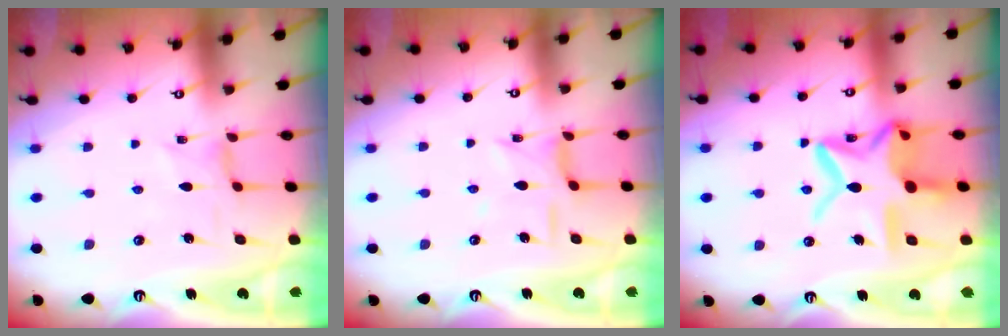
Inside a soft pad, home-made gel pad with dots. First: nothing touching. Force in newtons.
{"total": 6.2, "press": 6.2, "slide": 0.3}
{"total": 18.2, "press": 18.1, "slide": 1.3}